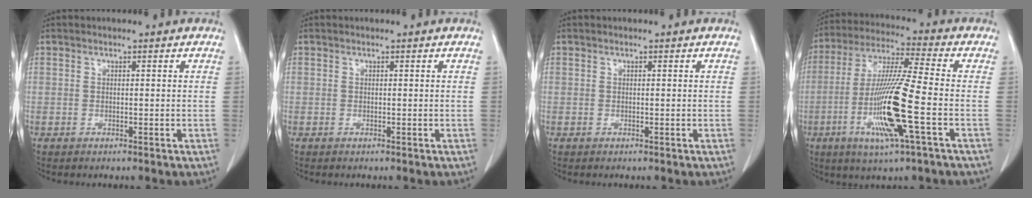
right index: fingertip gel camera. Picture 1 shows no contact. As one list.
[{"total": 0.0}, {"total": 0.0}, {"total": 14.6, "force": [-4.3, -0.1, 14.0], "torque": [-0.287, -0.017, -0.086]}]